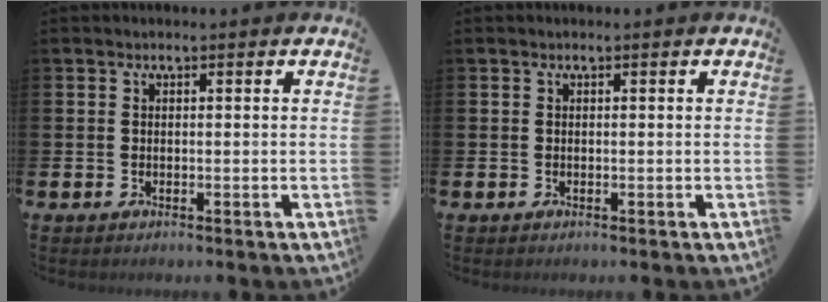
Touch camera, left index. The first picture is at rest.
{"total": 0.0}